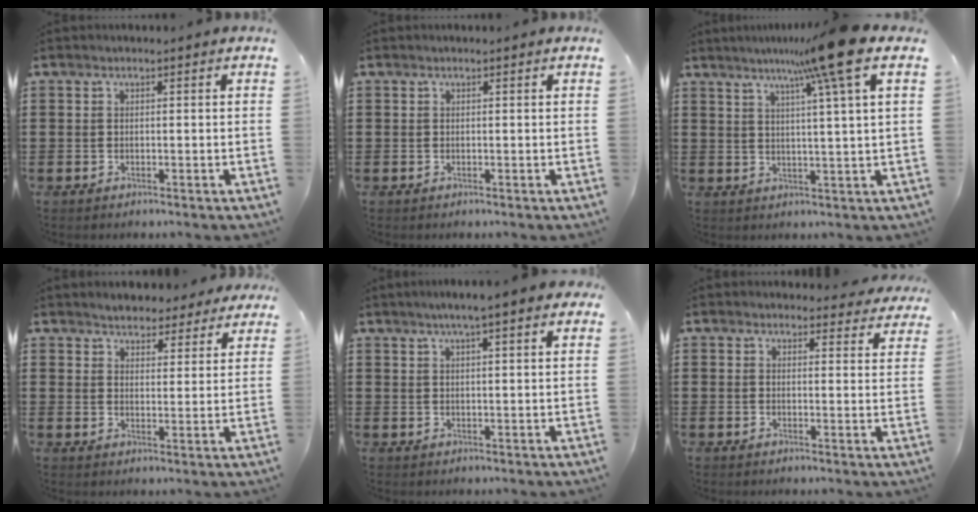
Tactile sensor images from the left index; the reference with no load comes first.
{"total": 0.0}
{"total": 9.9, "force": [6.0, -2.2, 7.6], "torque": [-0.145, -0.013, 0.090]}
{"total": 3.7, "force": [3.6, 0.9, -0.1], "torque": [-0.015, -0.008, 0.067]}
{"total": 3.8, "force": [2.7, 0.1, 2.7], "torque": [-0.059, 0.005, 0.046]}
{"total": 2.8, "force": [2.7, 0.6, 0.5], "torque": [-0.002, -0.015, 0.047]}